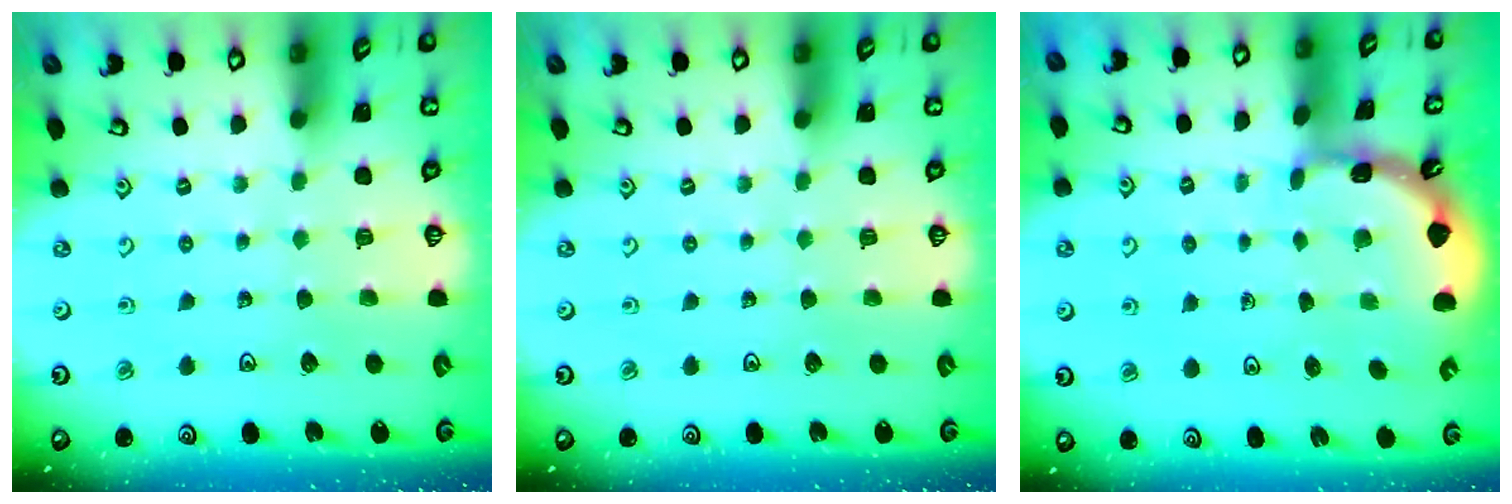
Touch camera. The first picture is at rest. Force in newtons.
{"total": 0.0}
{"total": 1.8, "press": 1.8, "slide": 0.1}